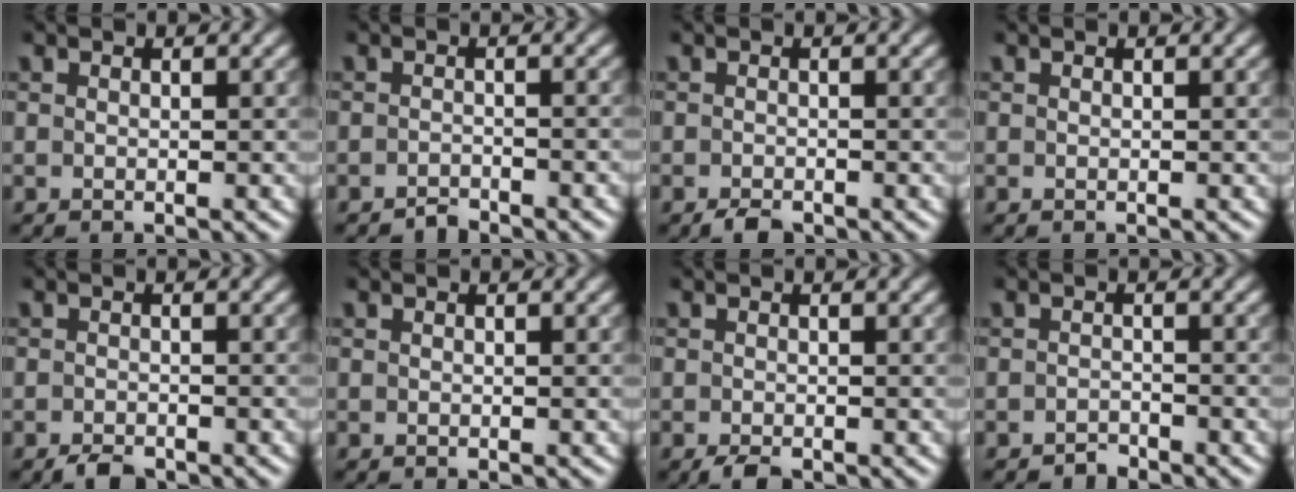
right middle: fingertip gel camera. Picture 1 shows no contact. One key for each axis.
{"total": 1.4, "fx": -1.4, "fy": 0.2, "fz": 0.3, "tx": -0.003, "ty": 0.003, "tz": -0.027}
{"total": 1.3, "fx": -1.1, "fy": 0.4, "fz": 0.5, "tx": -0.010, "ty": -0.002, "tz": -0.020}
{"total": 0.0}
{"total": 1.6, "fx": -1.4, "fy": 0.4, "fz": 0.6, "tx": -0.010, "ty": -0.001, "tz": -0.024}
{"total": 0.0}
{"total": 1.5, "fx": -1.1, "fy": 0.4, "fz": 0.9, "tx": -0.016, "ty": -0.003, "tz": -0.016}
{"total": 1.1, "fx": -1.1, "fy": 0.2, "fz": 0.0, "tx": 0.001, "ty": 0.005, "tz": -0.019}